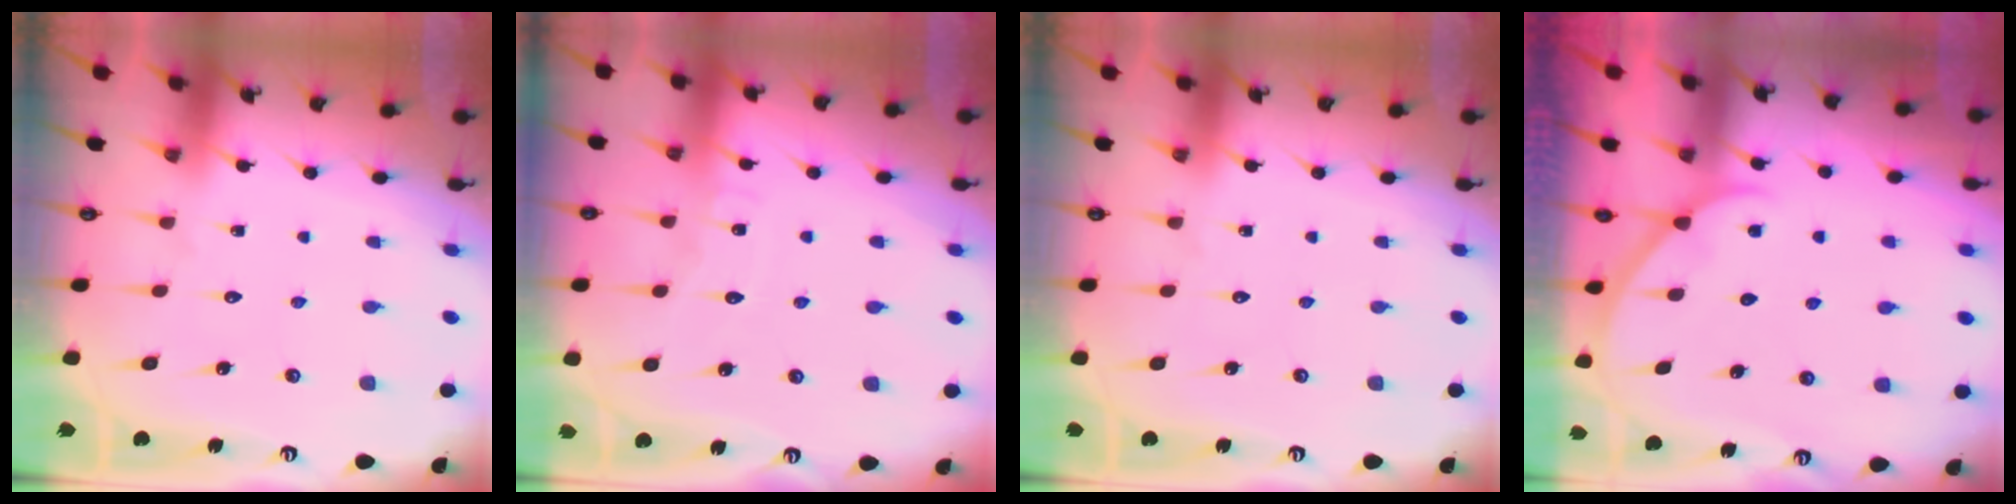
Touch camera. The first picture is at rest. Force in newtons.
{"total": 4.7, "press": 4.7, "slide": 0.3}
{"total": 0.0}
{"total": 3.2, "press": 3.2, "slide": 0.1}